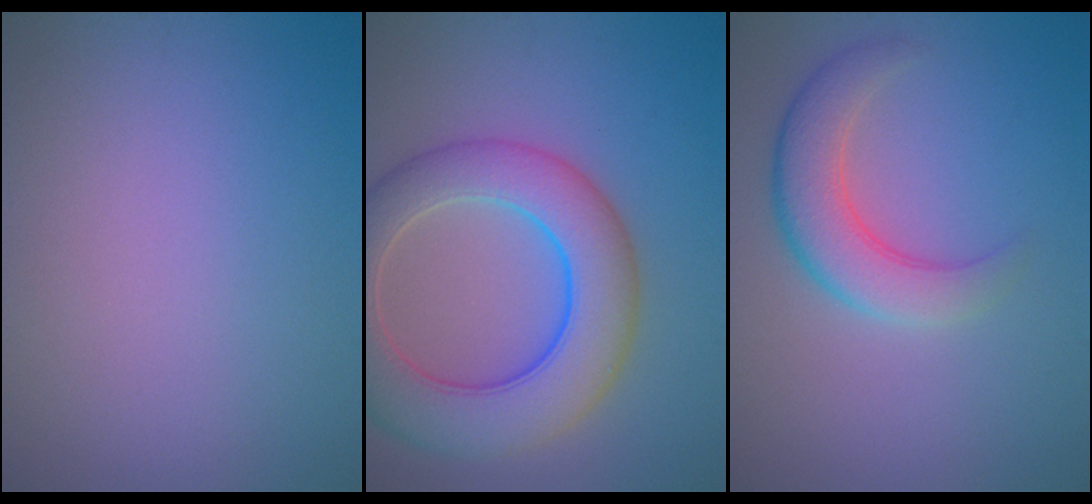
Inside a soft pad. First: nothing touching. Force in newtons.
{"total": 9.0, "press": 9.0, "slide": 0.6}
{"total": 4.5, "press": 4.5, "slide": 0.3}